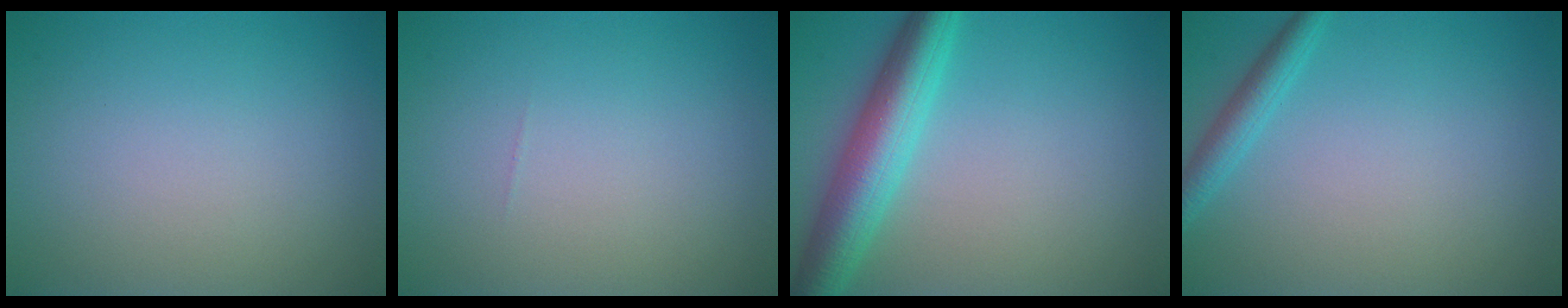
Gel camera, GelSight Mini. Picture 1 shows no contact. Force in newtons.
{"total": 0.0}
{"total": 6.2, "press": 6.2, "slide": 0.1}
{"total": 2.1, "press": 2.1, "slide": 0.1}